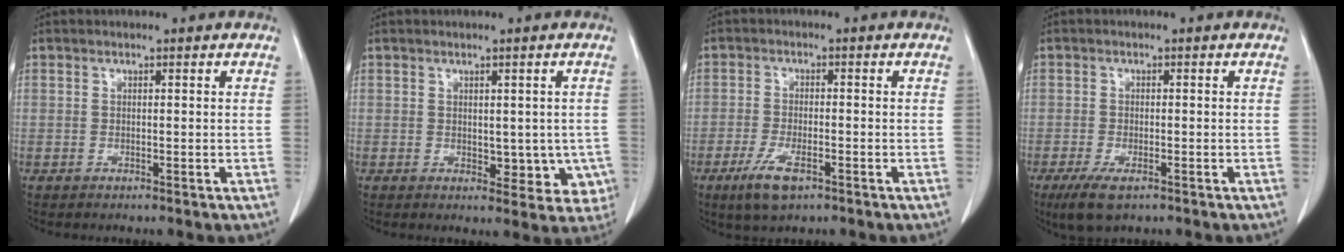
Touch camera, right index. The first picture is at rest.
{"total": 5.9, "force": [-0.7, 3.7, 4.5], "torque": [-0.026, -0.001, 0.001]}
{"total": 5.8, "force": [-3.3, 1.7, 4.4], "torque": [-0.092, -0.011, -0.056]}
{"total": 4.8, "force": [-3.0, 1.5, 3.4], "torque": [-0.069, -0.011, -0.049]}